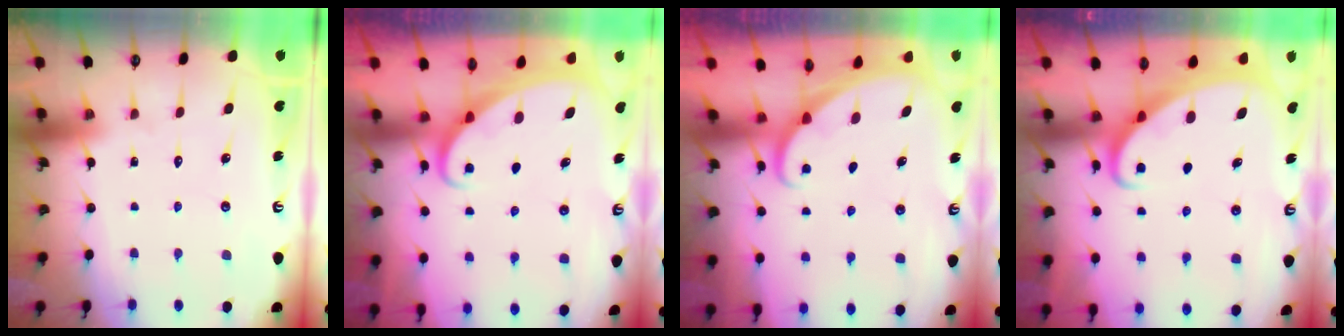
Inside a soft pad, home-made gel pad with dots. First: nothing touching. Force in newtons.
{"total": 1.9, "press": 1.9, "slide": 0.2}
{"total": 1.2, "press": 1.2, "slide": 0.0}
{"total": 2.6, "press": 2.5, "slide": 0.4}